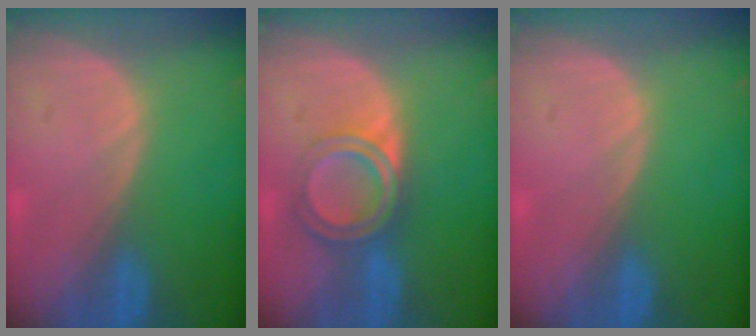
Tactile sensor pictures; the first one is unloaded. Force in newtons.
{"total": 6.3, "press": 5.3, "slide": 3.4}
{"total": 0.0}